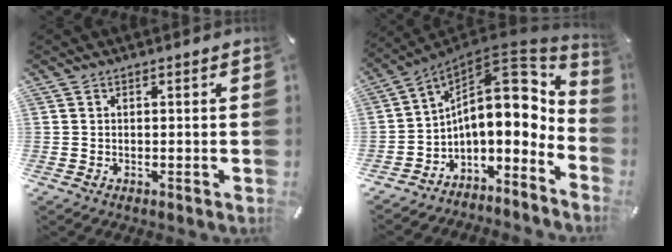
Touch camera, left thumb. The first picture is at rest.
{"total": 17.1, "force": [4.9, 10.3, 12.7], "torque": [-0.168, -0.058, 0.085]}